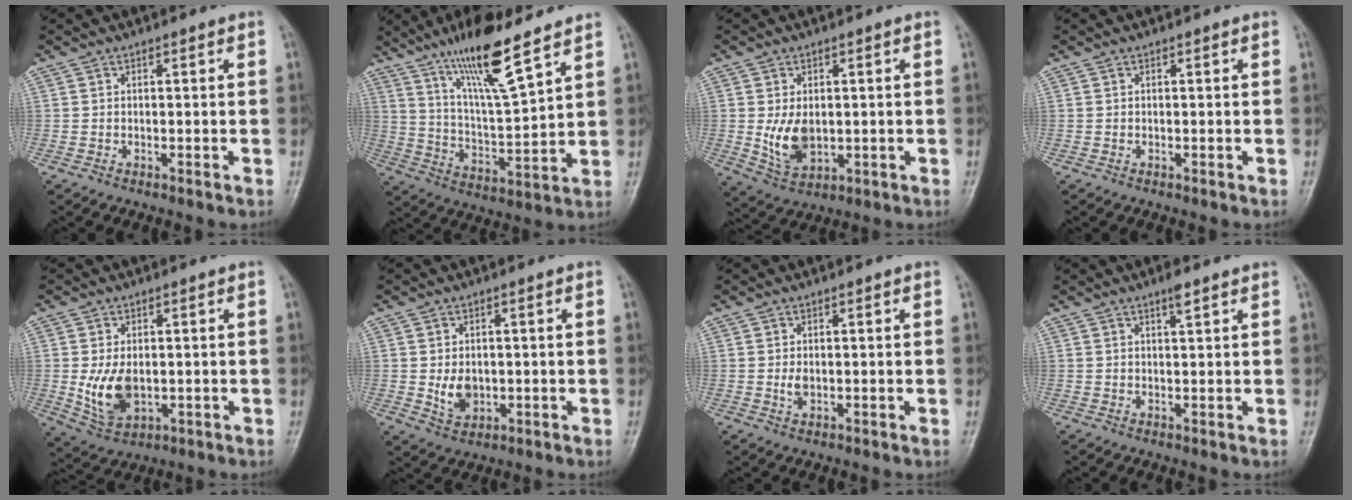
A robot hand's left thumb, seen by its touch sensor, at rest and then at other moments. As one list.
[{"total": 14.6, "force": [10.0, 2.1, 10.4], "torque": [-0.181, -0.059, 0.189]}, {"total": 7.2, "force": [-0.1, 4.7, 5.5], "torque": [-0.086, -0.008, 0.012]}, {"total": 0.0}, {"total": 8.2, "force": [-0.7, 5.2, 6.3], "torque": [-0.108, -0.006, 0.002]}, {"total": 5.0, "force": [-0.3, 3.7, 3.4], "torque": [-0.041, -0.004, 0.004]}, {"total": 2.1, "force": [0.0, 1.3, 1.6], "torque": [-0.027, -0.001, 0.001]}, {"total": 1.9, "force": [1.3, 0.3, 1.4], "torque": [-0.024, -0.004, 0.022]}]